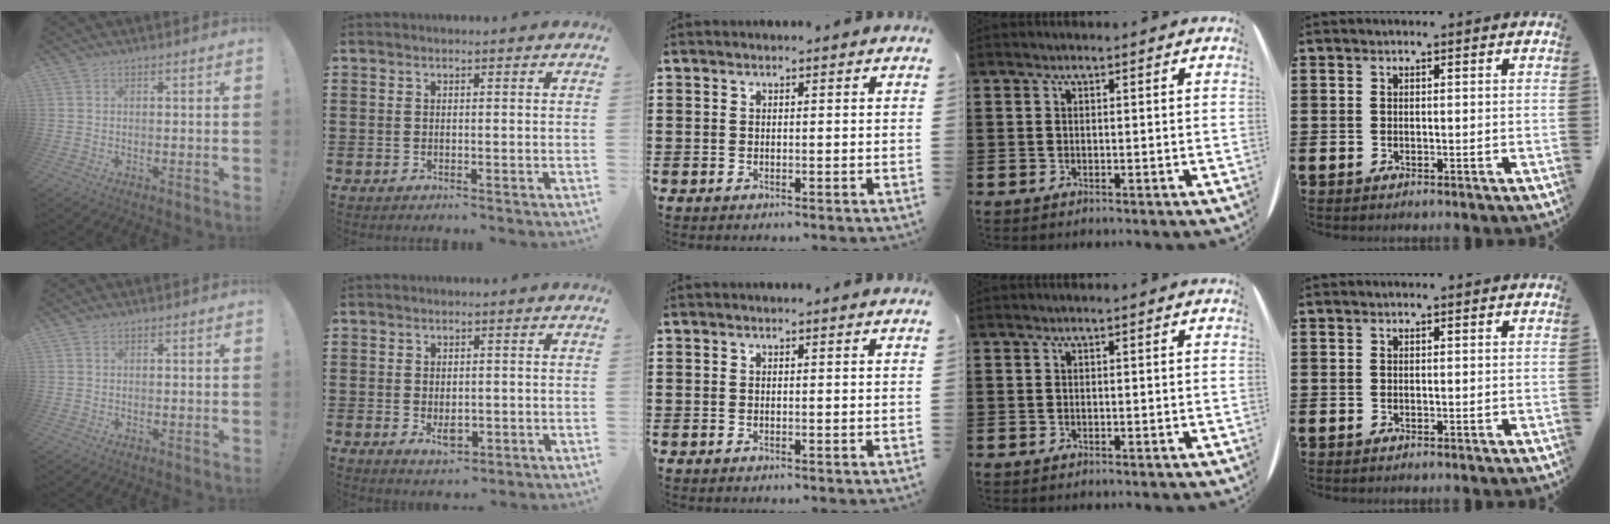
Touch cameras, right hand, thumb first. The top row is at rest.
{"index": {"total": 2.9, "force": [-0.5, 1.6, 2.4], "torque": [-0.036, -0.006, -0.009]}}